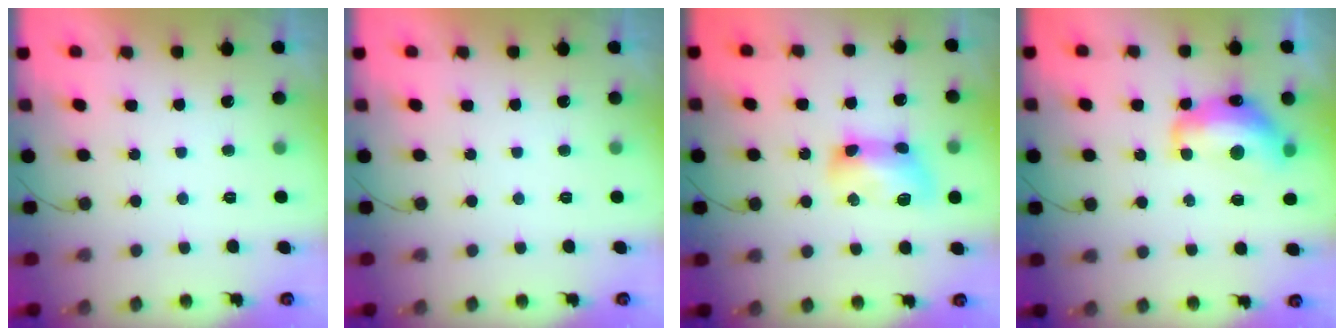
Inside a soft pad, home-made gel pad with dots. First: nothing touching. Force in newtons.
{"total": 0.0}
{"total": 9.6, "press": 9.5, "slide": 0.7}
{"total": 13.3, "press": 13.3, "slide": 1.1}